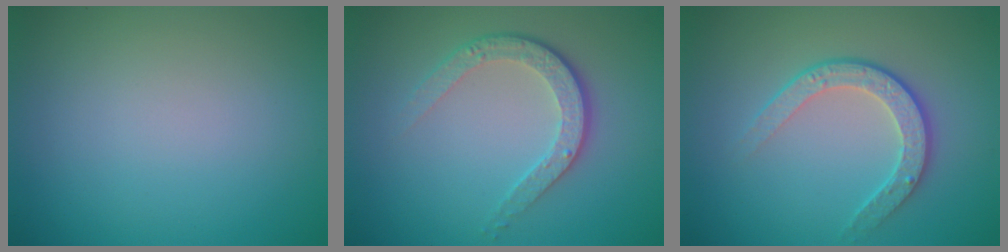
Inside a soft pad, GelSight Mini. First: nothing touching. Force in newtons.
{"total": 3.7, "press": 2.8, "slide": 2.5}
{"total": 3.5, "press": 2.9, "slide": 1.9}